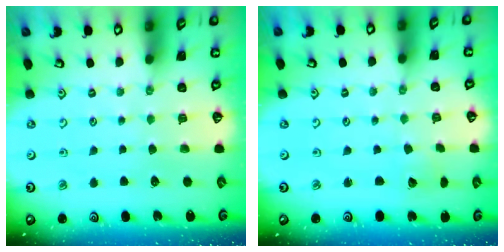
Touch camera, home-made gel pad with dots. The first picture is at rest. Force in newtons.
{"total": 1.7, "press": 1.7, "slide": 0.1}